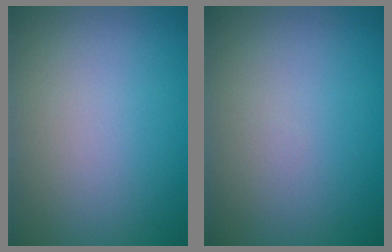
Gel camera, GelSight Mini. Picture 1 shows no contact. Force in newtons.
{"total": 0.0}